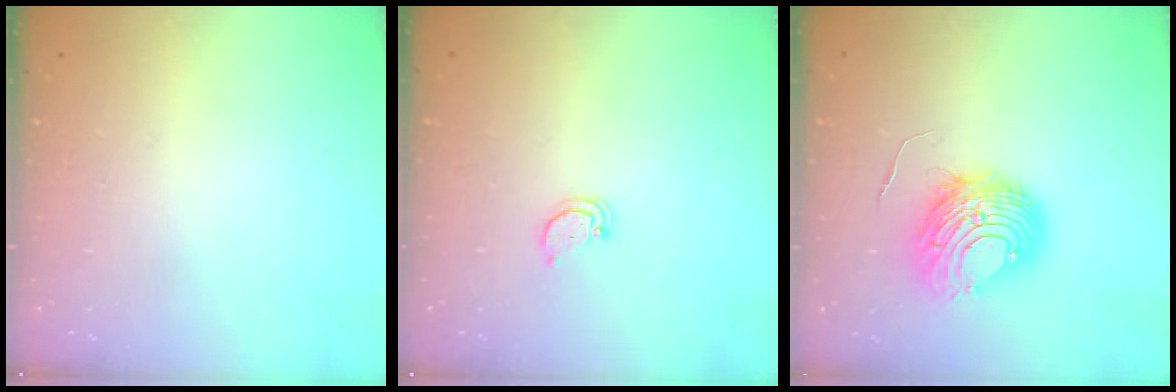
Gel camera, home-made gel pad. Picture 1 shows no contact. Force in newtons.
{"total": 2.0, "press": 2.0, "slide": 0.2}
{"total": 10.3, "press": 10.3, "slide": 1.0}